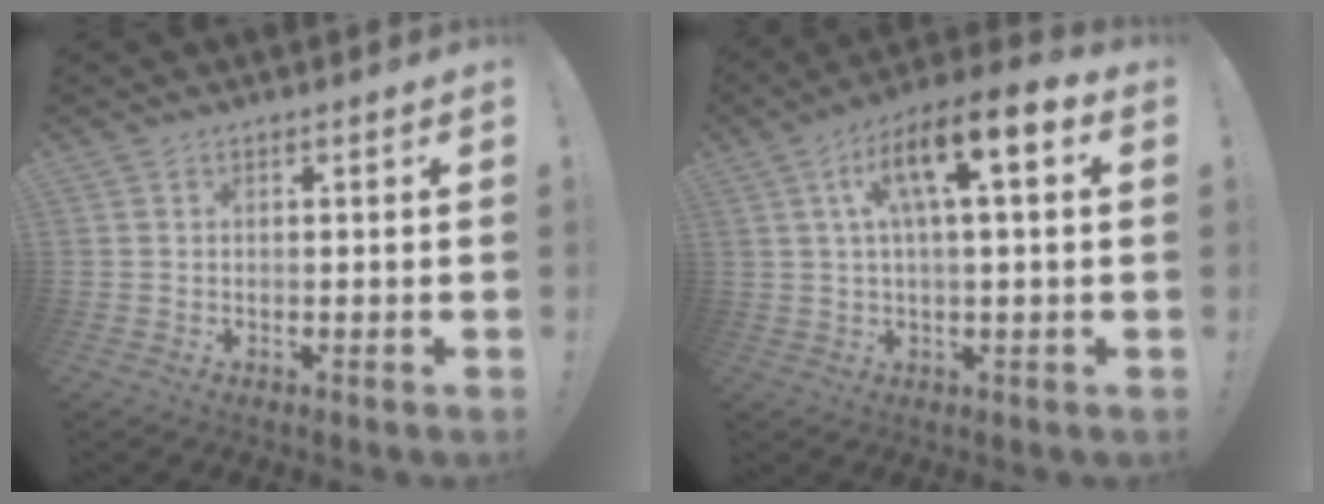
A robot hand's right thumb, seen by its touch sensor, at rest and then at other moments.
{"total": 12.2, "force": [3.6, 3.1, 11.2], "torque": [-0.185, -0.008, 0.055]}